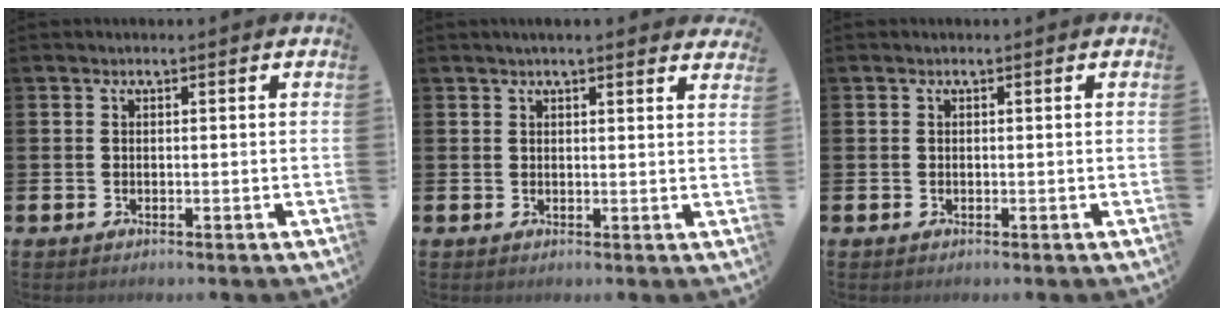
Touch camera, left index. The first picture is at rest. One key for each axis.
{"total": 2.5, "fx": 2.4, "fy": 0.1, "fz": 0.7, "tx": -0.008, "ty": -0.009, "tz": 0.042}
{"total": 0.0}